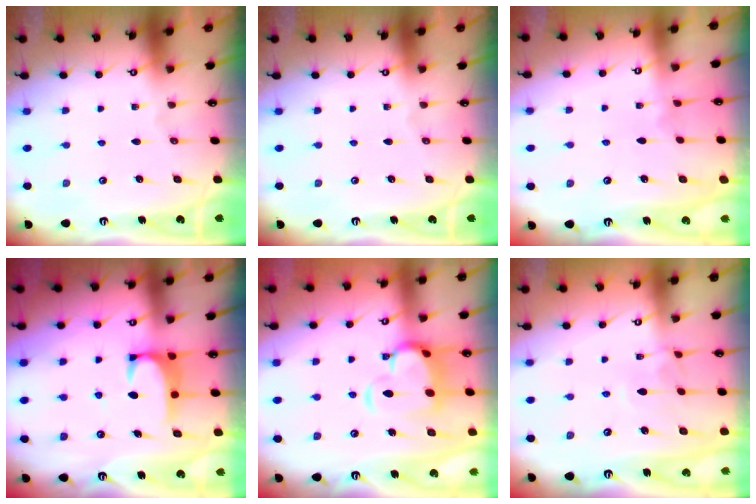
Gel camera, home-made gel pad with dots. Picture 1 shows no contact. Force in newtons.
{"total": 0.0}
{"total": 5.2, "press": 5.2, "slide": 0.2}
{"total": 2.7, "press": 2.6, "slide": 0.7}
{"total": 6.7, "press": 6.5, "slide": 1.5}
{"total": 4.1, "press": 4.0, "slide": 0.4}